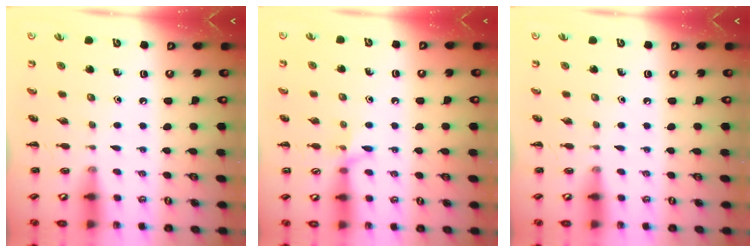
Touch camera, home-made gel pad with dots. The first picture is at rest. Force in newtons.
{"total": 6.1, "press": 6.1, "slide": 1.0}
{"total": 0.0}